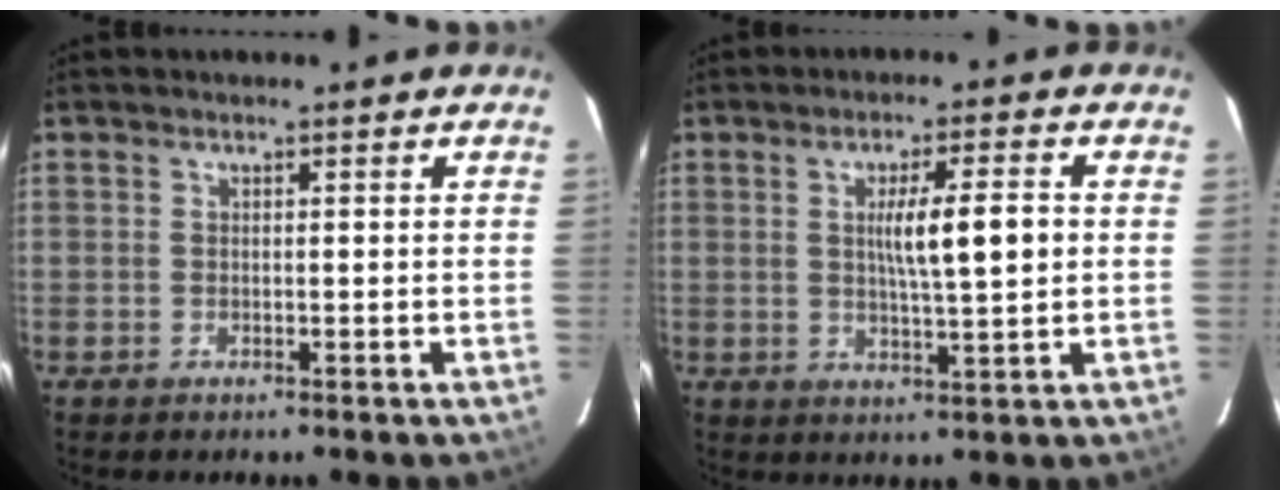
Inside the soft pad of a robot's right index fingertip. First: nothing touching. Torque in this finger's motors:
{"motor_torque": [1.17, 0.21, 0.63, 0.13]}